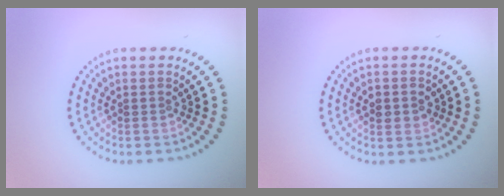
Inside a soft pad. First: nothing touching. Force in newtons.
{"total": 1.4, "press": 1.4, "slide": 0.0}